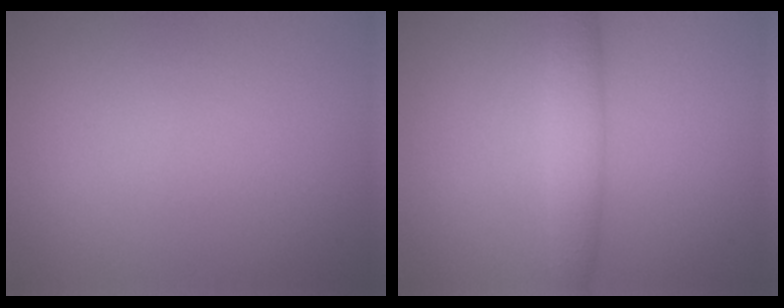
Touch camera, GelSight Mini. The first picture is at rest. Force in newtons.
{"total": 2.9, "press": 2.9, "slide": 0.1}